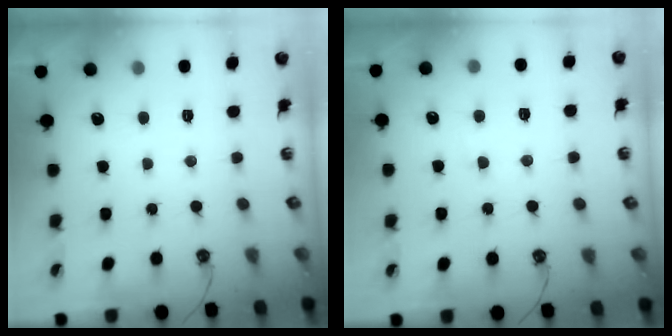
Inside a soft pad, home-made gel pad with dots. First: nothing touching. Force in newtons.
{"total": 1.0, "press": 0.8, "slide": 0.5}